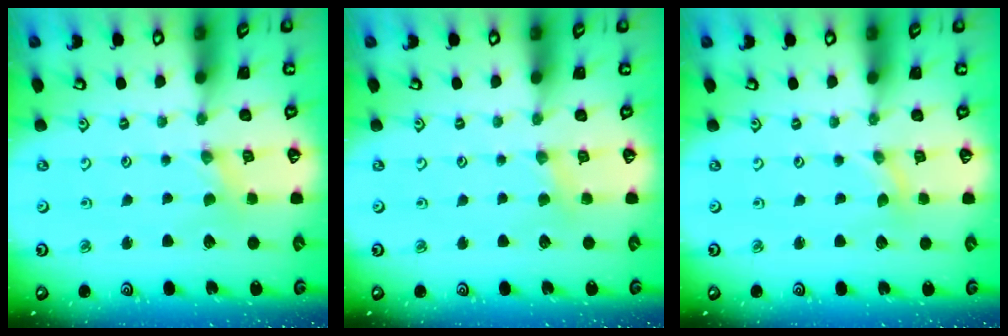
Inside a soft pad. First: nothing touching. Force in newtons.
{"total": 2.3, "press": 2.2, "slide": 0.5}
{"total": 0.0}